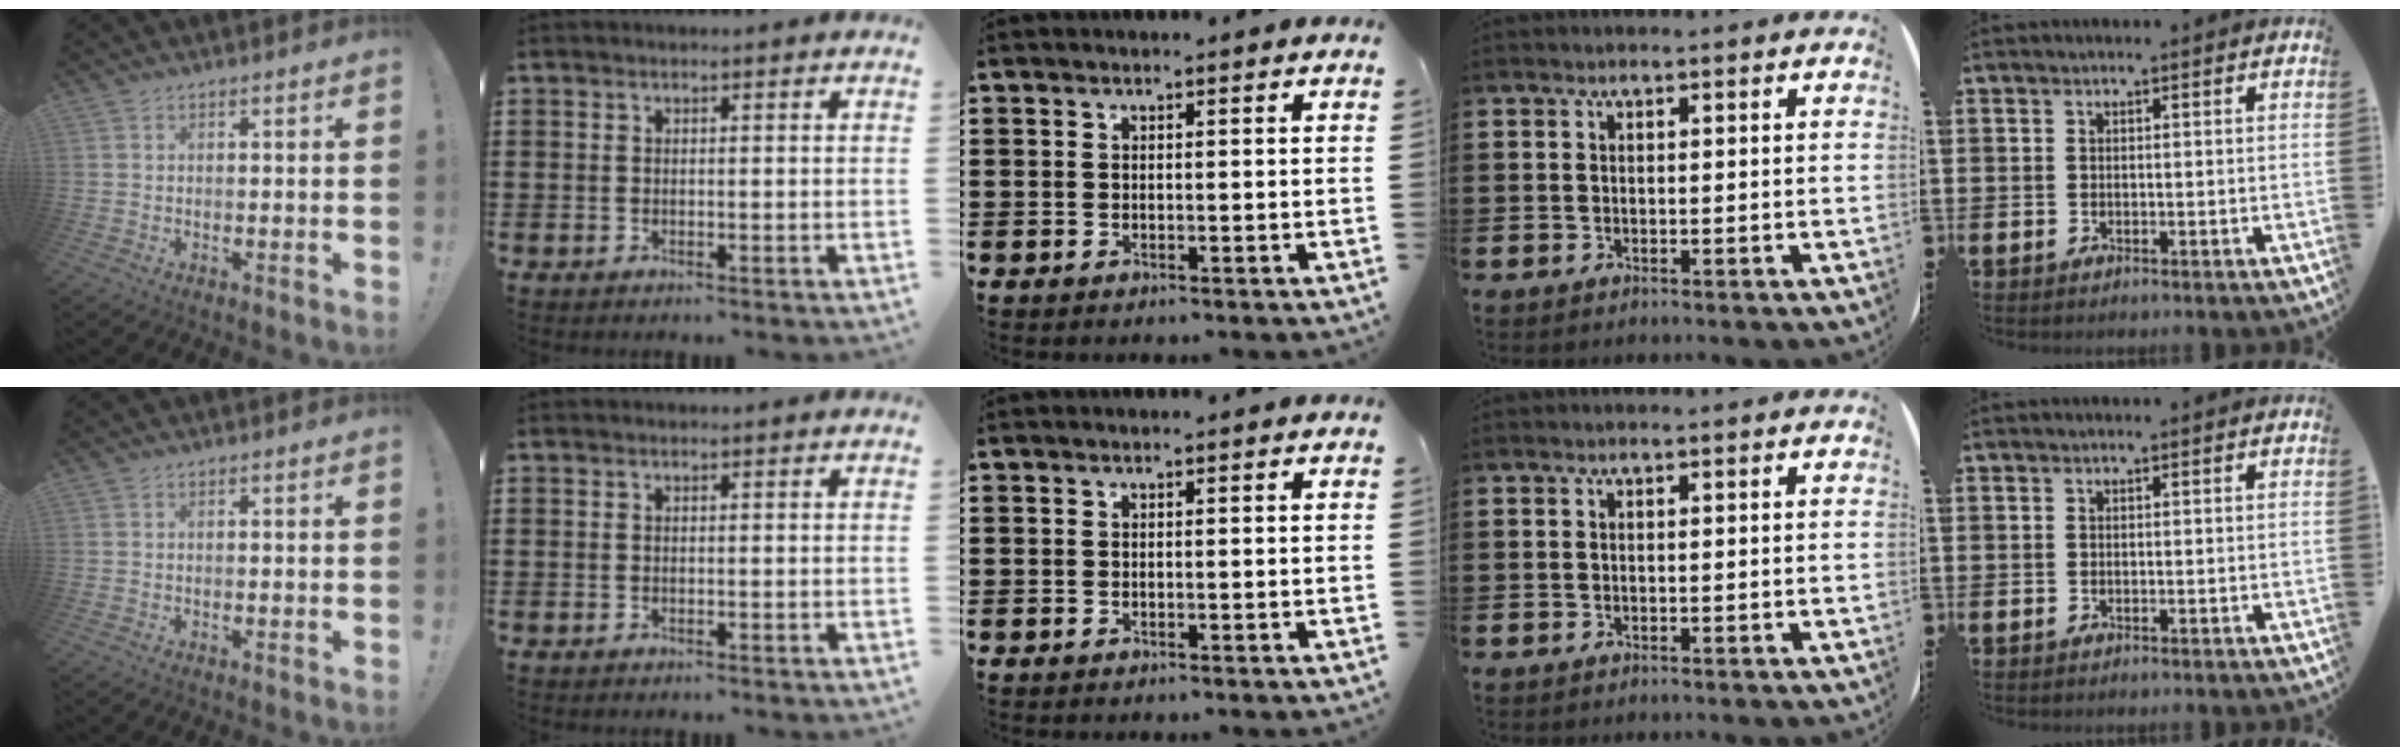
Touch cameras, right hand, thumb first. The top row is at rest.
{}